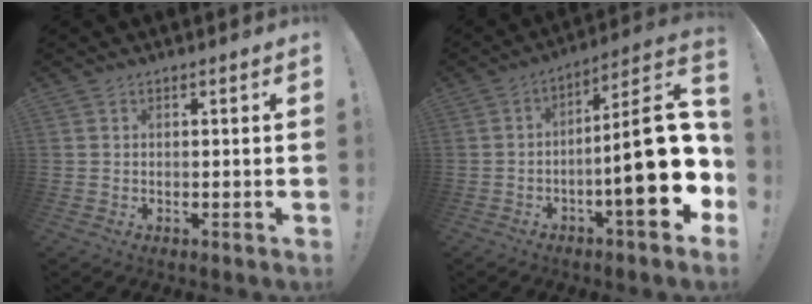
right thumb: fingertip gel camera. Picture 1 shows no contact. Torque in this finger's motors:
{"motor_torque": [2.20, 2.80, 1.33, -1.44, 0.35]}